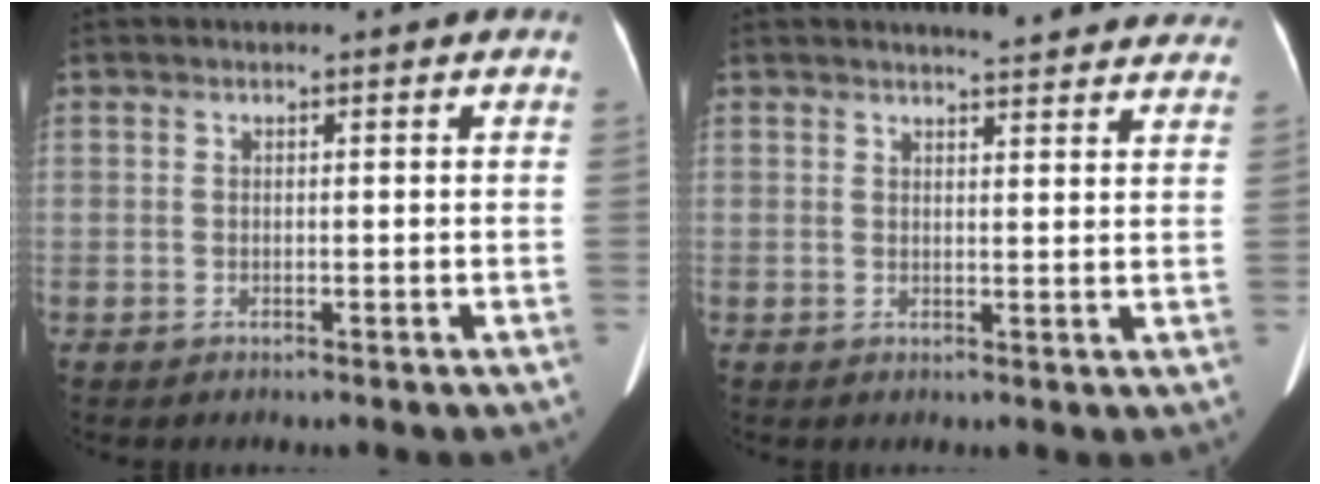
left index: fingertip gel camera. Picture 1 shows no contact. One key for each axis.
{"total": 11.0, "fx": 10.3, "fy": 1.7, "fz": 3.6, "tx": -0.027, "ty": -0.001, "tz": 0.102}